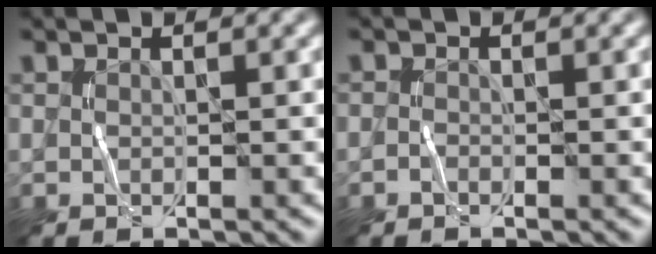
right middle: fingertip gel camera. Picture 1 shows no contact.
{"total": 0.5, "force": [-0.4, 0.3, 0.2], "torque": [-0.002, -0.001, -0.009]}